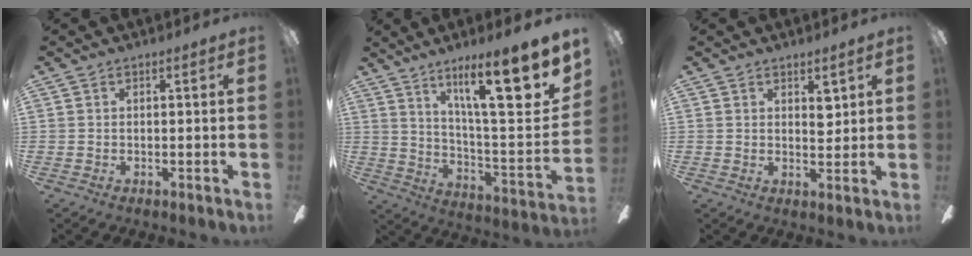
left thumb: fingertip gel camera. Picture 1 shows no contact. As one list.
[{"total": 21.0, "force": [13.2, 4.2, 15.8], "torque": [-0.234, -0.095, 0.203]}, {"total": 3.9, "force": [2.1, 2.3, 2.4], "torque": [-0.019, -0.011, 0.032]}]